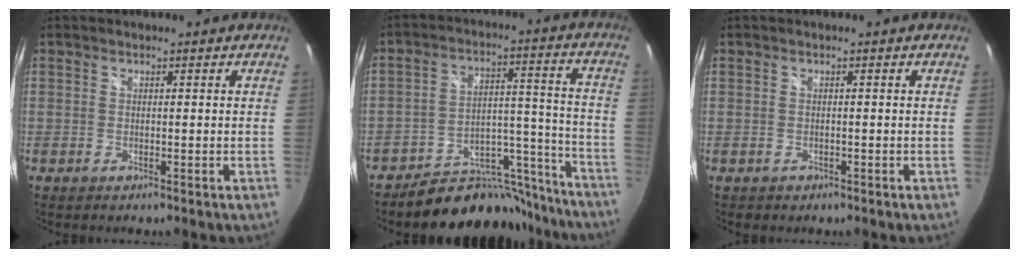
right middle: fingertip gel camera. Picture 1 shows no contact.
{"total": 17.5, "force": [-15.9, 6.8, 2.9], "torque": [-0.028, 0.069, -0.220]}
{"total": 1.0, "force": [-0.5, 0.8, 0.2], "torque": [-0.005, -0.002, -0.005]}